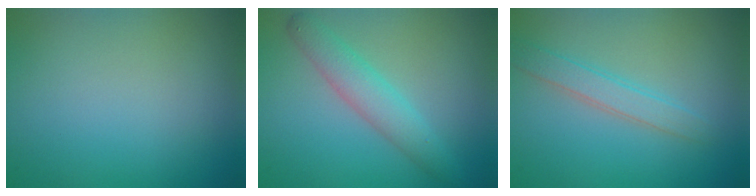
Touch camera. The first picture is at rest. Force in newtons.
{"total": 3.4, "press": 3.4, "slide": 0.1}
{"total": 2.3, "press": 2.3, "slide": 0.1}